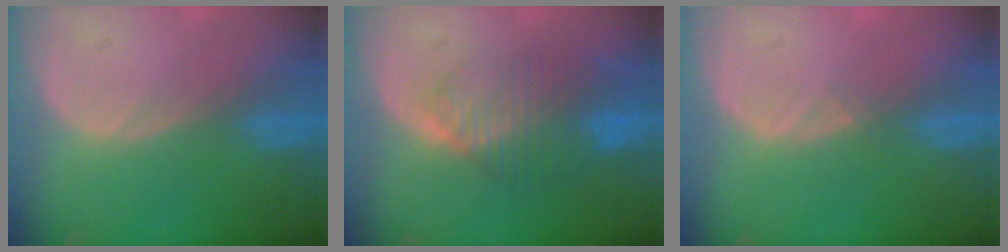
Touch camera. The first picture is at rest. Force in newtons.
{"total": 8.4, "press": 7.1, "slide": 4.4}
{"total": 0.7, "press": 0.5, "slide": 0.4}